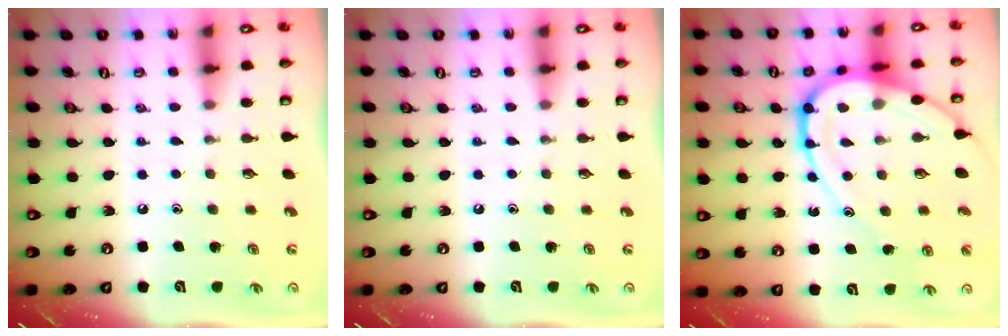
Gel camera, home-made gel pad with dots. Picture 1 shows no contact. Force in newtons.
{"total": 0.0}
{"total": 15.9, "press": 15.9, "slide": 1.5}